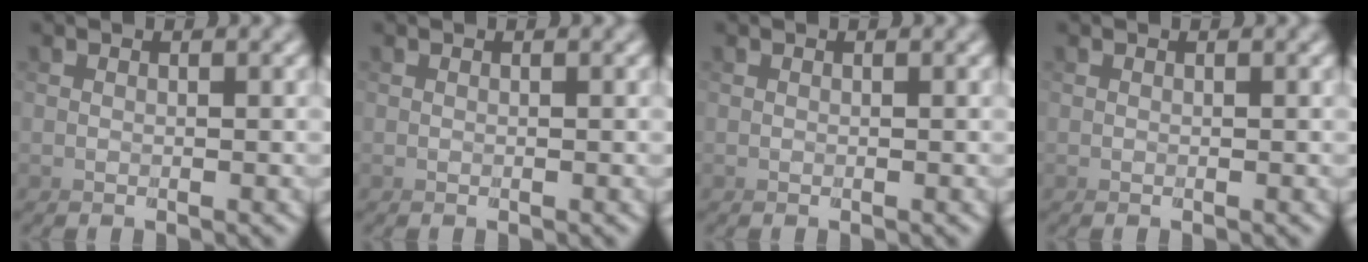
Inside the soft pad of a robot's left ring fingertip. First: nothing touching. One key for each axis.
{"total": 0.0}
{"total": 0.0}
{"total": 0.0}